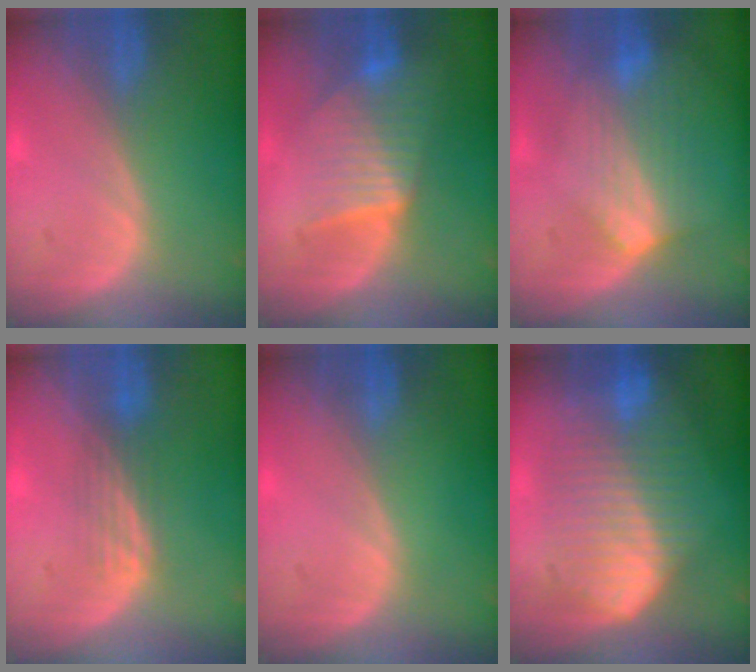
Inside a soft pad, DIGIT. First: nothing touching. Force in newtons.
{"total": 6.6, "press": 6.6, "slide": 0.1}
{"total": 7.1, "press": 6.4, "slide": 3.0}
{"total": 2.7, "press": 2.6, "slide": 0.8}
{"total": 0.0}
{"total": 10.5, "press": 10.4, "slide": 0.6}